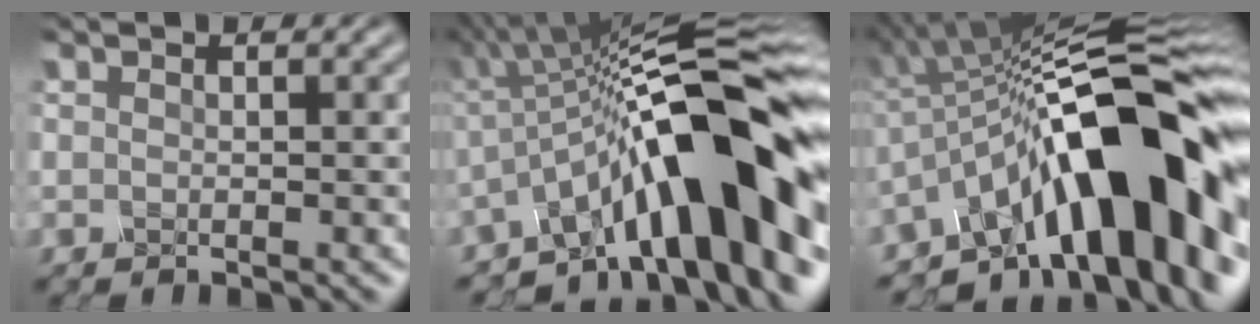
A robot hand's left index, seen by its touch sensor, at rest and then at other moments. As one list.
[{"total": 14.2, "force": [-4.4, 4.1, 12.8], "torque": [-0.166, 0.026, -0.080]}, {"total": 16.4, "force": [-4.9, 5.9, 14.5], "torque": [-0.167, 0.038, -0.091]}]